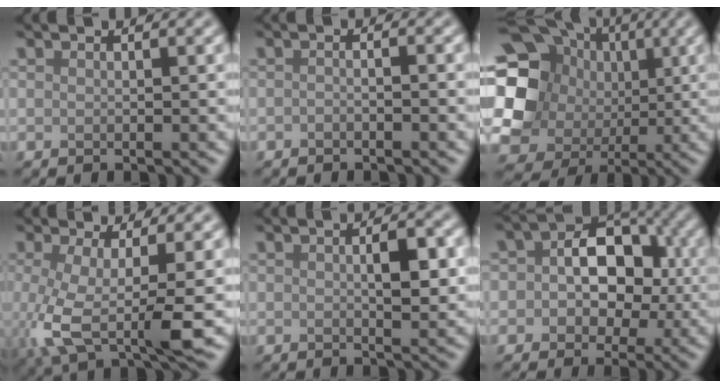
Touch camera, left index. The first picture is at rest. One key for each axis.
{"total": 0.9, "fx": -0.6, "fy": 0.2, "fz": 0.7, "tx": -0.017, "ty": -0.003, "tz": -0.016}
{"total": 16.1, "fx": 1.2, "fy": 14.8, "fz": 6.4, "tx": -0.140, "ty": 0.017, "tz": 0.002}
{"total": 6.3, "fx": -0.9, "fy": 1.6, "fz": 6.0, "tx": -0.119, "ty": -0.012, "tz": -0.017}
{"total": 3.1, "fx": 0.3, "fy": 0.8, "fz": 3.0, "tx": -0.049, "ty": 0.002, "tz": 0.003}
{"total": 7.6, "fx": 0.7, "fy": 5.6, "fz": 5.1, "tx": -0.048, "ty": 0.016, "tz": -0.007}